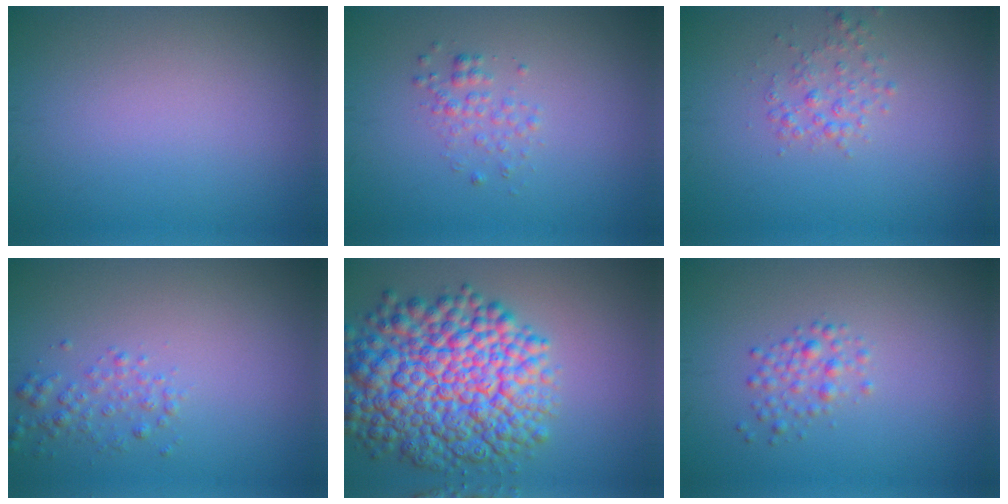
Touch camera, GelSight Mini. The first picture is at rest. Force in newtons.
{"total": 1.4, "press": 1.4, "slide": 0.1}
{"total": 1.7, "press": 1.7, "slide": 0.1}
{"total": 1.8, "press": 1.8, "slide": 0.1}
{"total": 13.0, "press": 12.9, "slide": 0.4}
{"total": 1.8, "press": 1.8, "slide": 0.0}